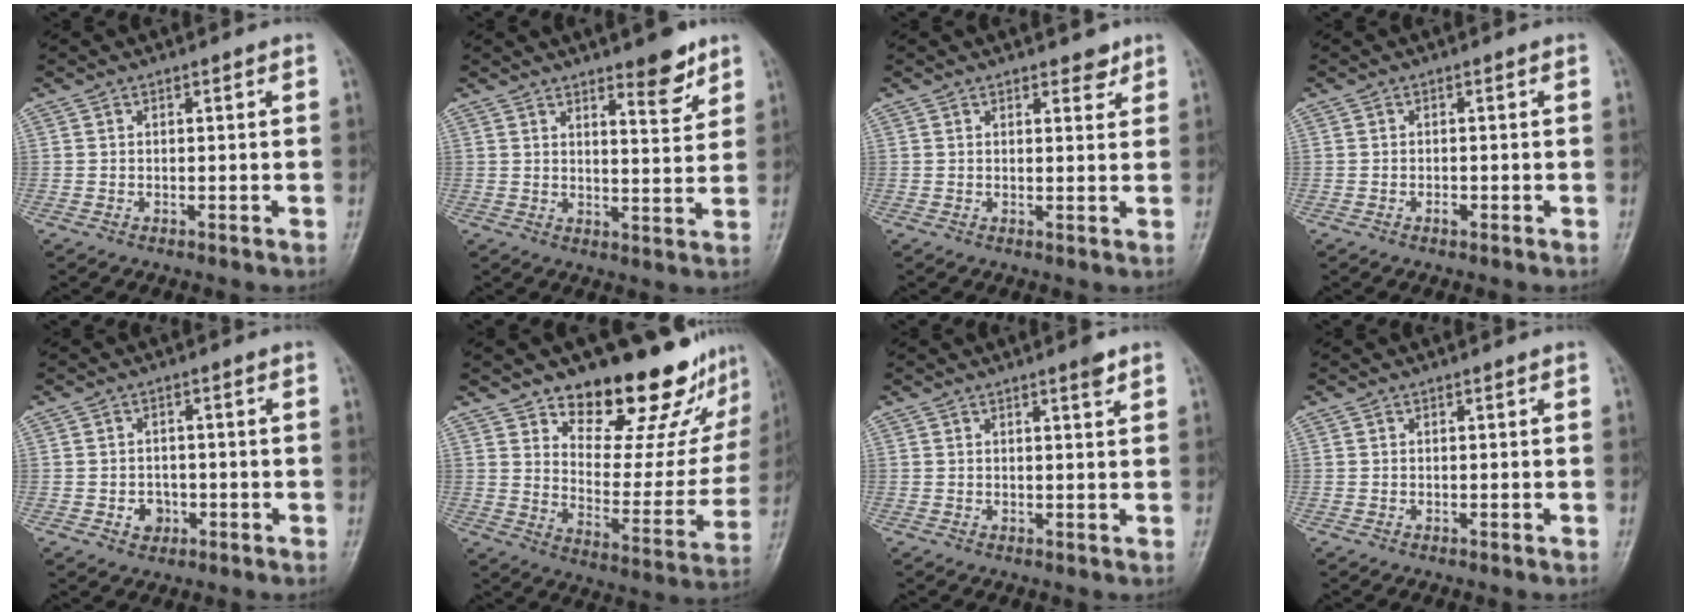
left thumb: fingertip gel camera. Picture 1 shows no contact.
{"total": 6.7, "force": [4.7, 1.9, 4.5], "torque": [-0.046, -0.034, 0.064]}
{"total": 2.5, "force": [1.9, 1.3, 1.1], "torque": [0.002, -0.011, 0.023]}
{"total": 1.0, "force": [-0.5, 0.6, 0.6], "torque": [-0.009, 0.003, -0.009]}
{"total": 3.3, "force": [-1.1, 2.8, 1.4], "torque": [-0.005, 0.007, -0.015]}
{"total": 22.4, "force": [17.3, 9.3, 10.7], "torque": [-0.094, -0.123, 0.240]}
{"total": 1.9, "force": [1.3, 0.2, 1.3], "torque": [-0.019, -0.008, 0.019]}
{"total": 0.0}